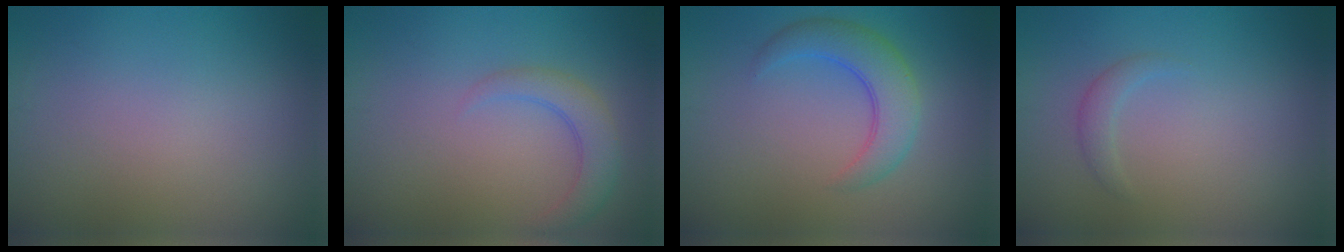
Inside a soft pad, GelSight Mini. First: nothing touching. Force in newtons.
{"total": 2.8, "press": 2.8, "slide": 0.3}
{"total": 4.4, "press": 4.4, "slide": 0.3}
{"total": 1.2, "press": 1.2, "slide": 0.1}